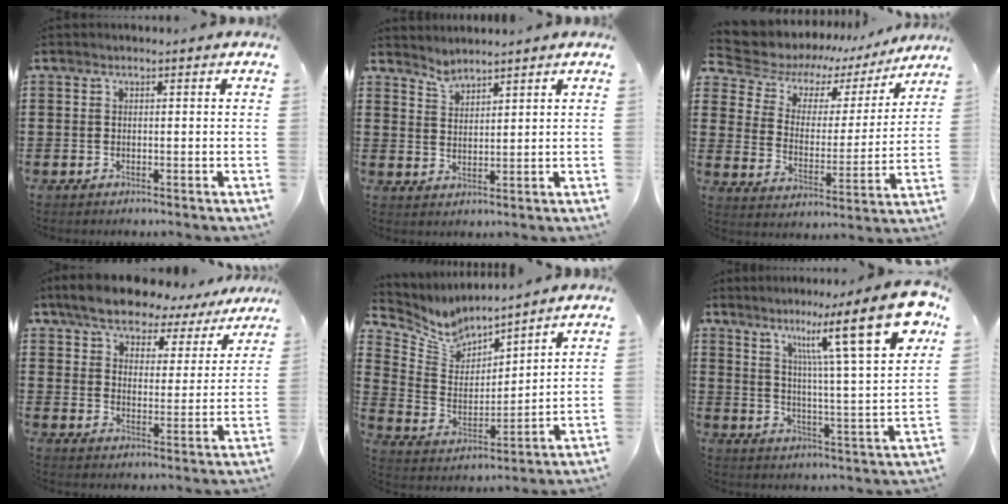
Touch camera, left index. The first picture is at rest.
{"total": 2.5, "force": [2.5, 0.1, -0.2], "torque": [-0.004, -0.008, 0.048]}
{"total": 5.5, "force": [4.1, 3.5, 1.0], "torque": [-0.052, -0.027, 0.067]}
{"total": 7.3, "force": [6.7, 1.9, 2.0], "torque": [-0.075, -0.031, 0.120]}
{"total": 6.3, "force": [5.7, 2.5, 1.2], "torque": [-0.065, -0.040, 0.100]}
{"total": 16.0, "force": [10.0, 1.5, 12.5], "torque": [-0.205, -0.053, 0.145]}